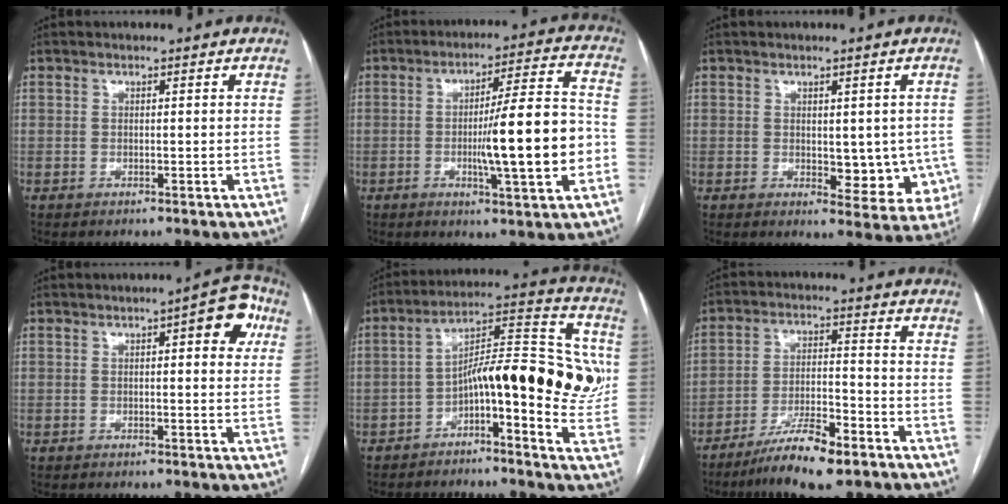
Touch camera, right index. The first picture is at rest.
{"total": 13.8, "force": [-2.8, 0.7, 13.5], "torque": [-0.208, 0.004, -0.041]}
{"total": 7.3, "force": [-0.5, 4.1, 6.0], "torque": [-0.047, -0.005, 0.001]}
{"total": 5.8, "force": [1.8, 1.6, 5.3], "torque": [-0.057, 0.014, 0.011]}
{"total": 15.9, "force": [-1.8, 4.6, 15.1], "torque": [-0.224, 0.048, -0.029]}
{"total": 10.0, "force": [-7.0, 1.5, 7.1], "torque": [-0.130, -0.016, -0.123]}